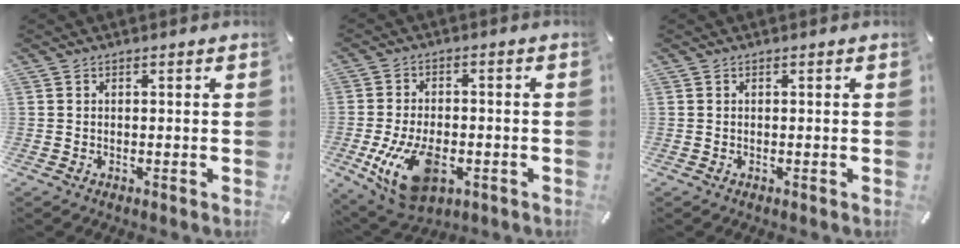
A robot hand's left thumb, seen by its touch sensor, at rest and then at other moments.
{"total": 14.0, "force": [-4.3, 8.3, 10.5], "torque": [-0.198, 0.000, -0.072]}
{"total": 0.0}